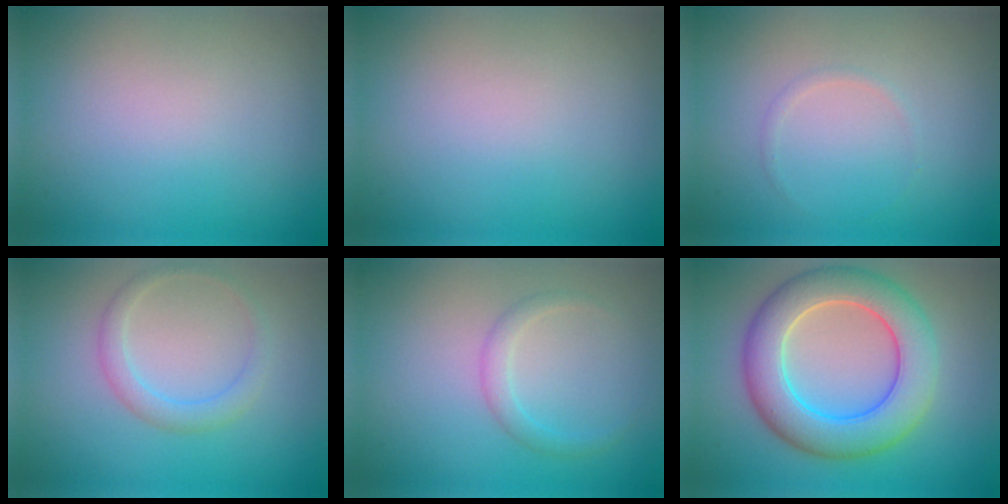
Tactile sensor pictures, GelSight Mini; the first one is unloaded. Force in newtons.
{"total": 0.0}
{"total": 0.6, "press": 0.6, "slide": 0.0}
{"total": 2.0, "press": 2.0, "slide": 0.1}
{"total": 1.4, "press": 1.4, "slide": 0.1}
{"total": 8.1, "press": 8.1, "slide": 0.4}